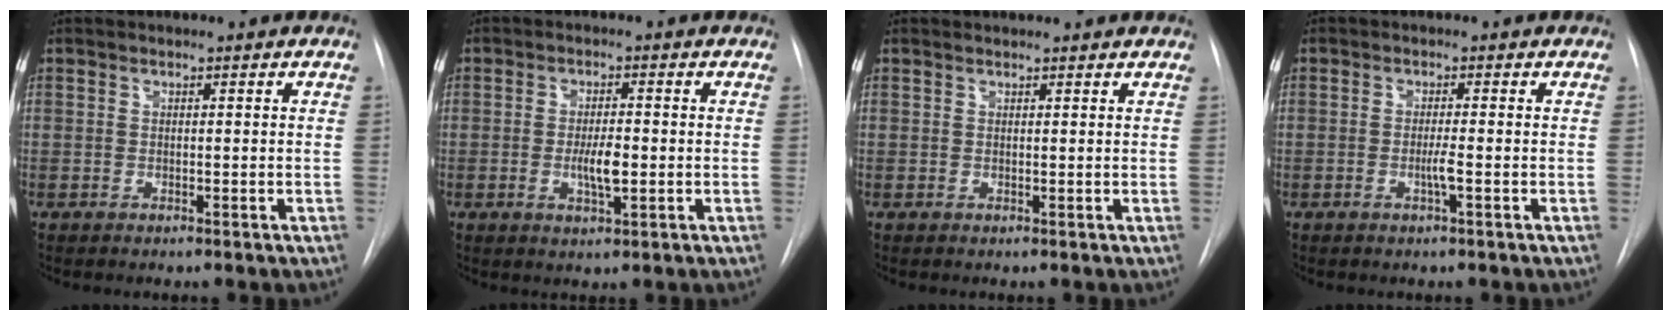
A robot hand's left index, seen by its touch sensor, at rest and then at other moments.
{"total": 4.0, "force": [-0.7, 0.9, 3.9], "torque": [-0.070, -0.003, -0.009]}
{"total": 3.1, "force": [3.0, 0.6, 0.6], "torque": [-0.011, 0.021, 0.034]}
{"total": 1.7, "force": [-0.6, -0.3, 1.6], "torque": [-0.032, -0.003, -0.012]}